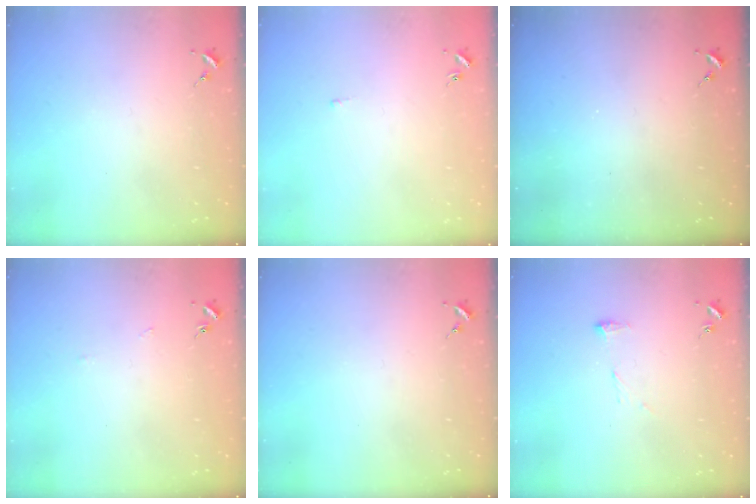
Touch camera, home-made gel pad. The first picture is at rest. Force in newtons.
{"total": 2.0, "press": 1.9, "slide": 0.4}
{"total": 0.0}
{"total": 3.1, "press": 3.1, "slide": 0.4}
{"total": 0.0}
{"total": 7.6, "press": 7.6, "slide": 0.1}